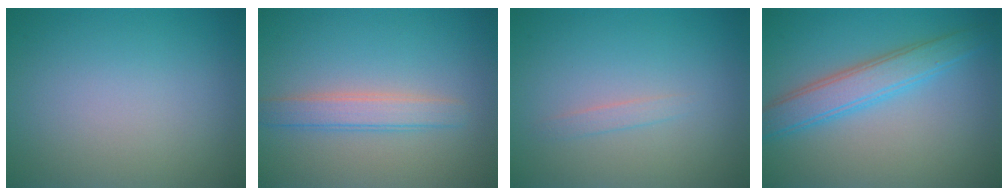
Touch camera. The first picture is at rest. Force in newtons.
{"total": 2.6, "press": 2.6, "slide": 0.2}
{"total": 0.9, "press": 0.9, "slide": 0.0}
{"total": 4.1, "press": 4.1, "slide": 0.1}